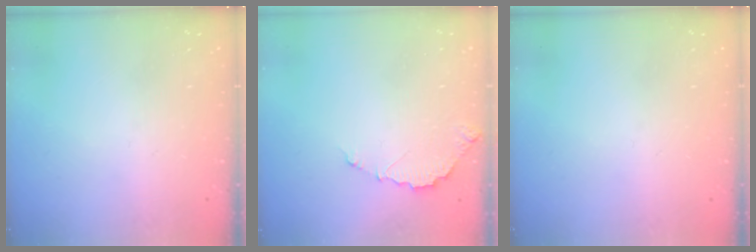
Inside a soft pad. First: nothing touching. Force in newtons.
{"total": 5.0, "press": 5.0, "slide": 0.3}
{"total": 0.0}